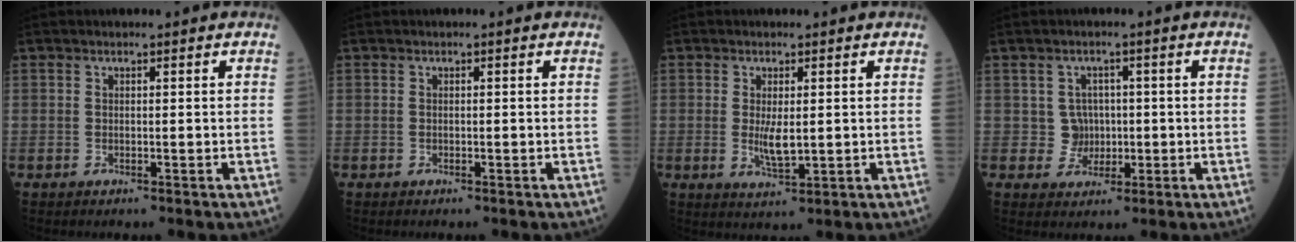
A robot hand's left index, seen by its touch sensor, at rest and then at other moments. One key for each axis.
{"total": 0.0}
{"total": 3.3, "fx": 0.1, "fy": 1.0, "fz": 3.1, "tx": -0.058, "ty": -0.007, "tz": 0.007}
{"total": 3.2, "fx": -0.1, "fy": 3.2, "fz": 0.3, "tx": 0.002, "ty": 0.010, "tz": 0.002}